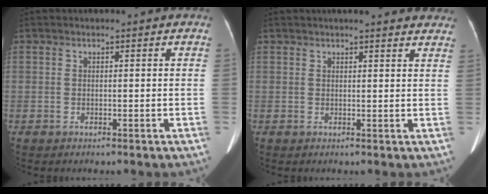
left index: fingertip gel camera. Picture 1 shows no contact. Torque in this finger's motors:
{"motor_torque": [0.23, -0.36, 0.11, 0.01]}